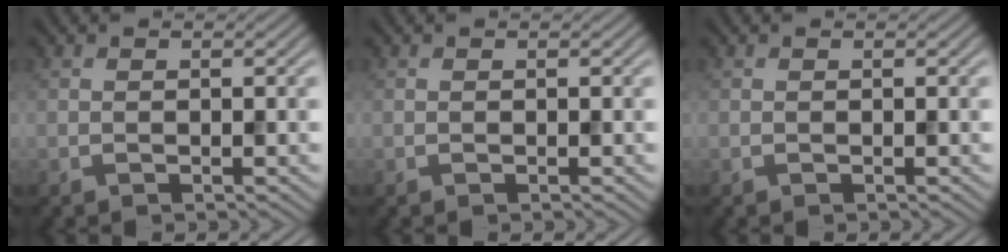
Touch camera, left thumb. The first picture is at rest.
{"total": 0.0}
{"total": 0.0}